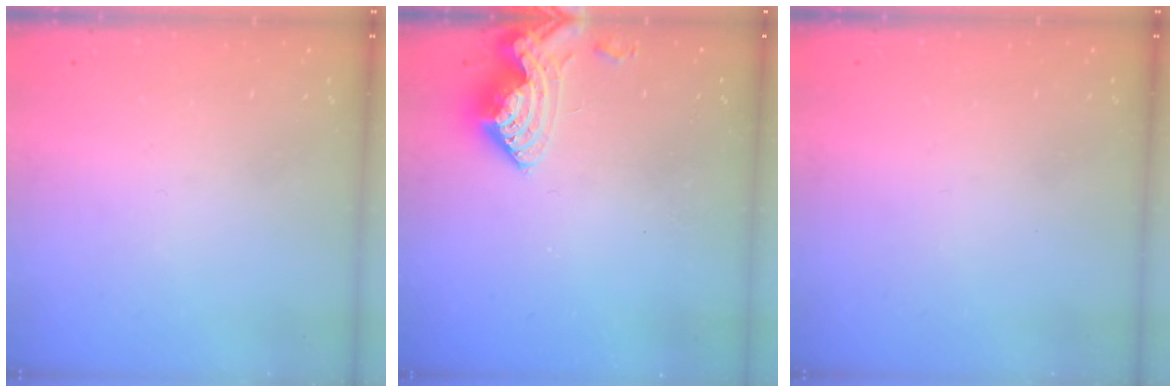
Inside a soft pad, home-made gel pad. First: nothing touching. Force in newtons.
{"total": 8.2, "press": 8.2, "slide": 0.9}
{"total": 0.0}